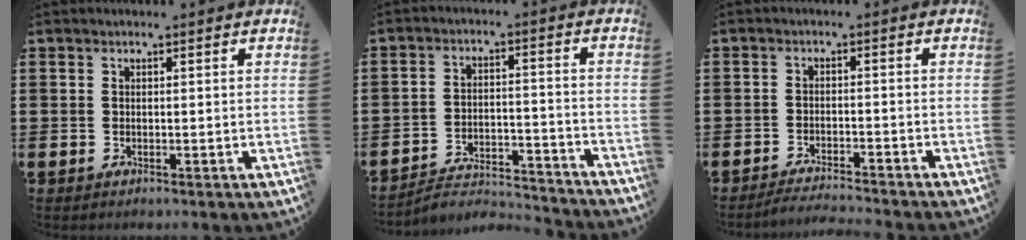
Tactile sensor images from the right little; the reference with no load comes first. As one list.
[{"total": 3.7, "force": [-3.6, 0.7, 0.6], "torque": [-0.016, 0.001, -0.077]}, {"total": 2.2, "force": [-2.2, -0.3, 0.4], "torque": [-0.006, 0.003, -0.045]}]